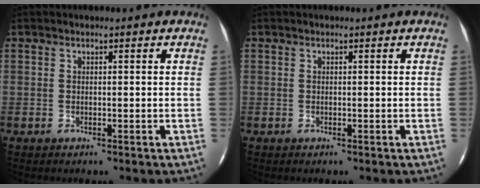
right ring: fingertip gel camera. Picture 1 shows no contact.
{"total": 0.0}